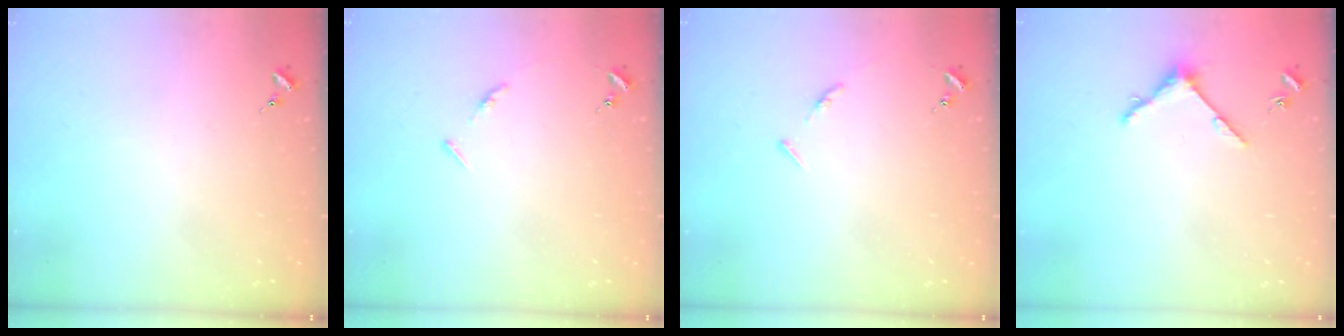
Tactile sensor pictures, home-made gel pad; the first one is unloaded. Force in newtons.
{"total": 4.5, "press": 4.4, "slide": 0.5}
{"total": 4.5, "press": 4.4, "slide": 0.5}
{"total": 4.8, "press": 4.8, "slide": 0.6}